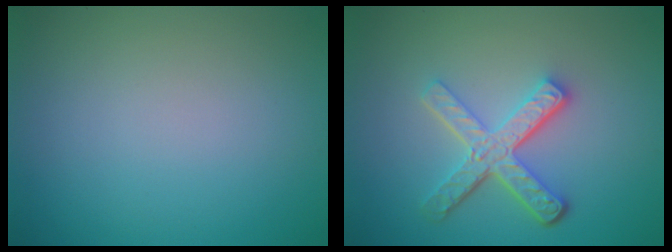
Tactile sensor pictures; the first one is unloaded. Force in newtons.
{"total": 4.9, "press": 3.6, "slide": 3.3}